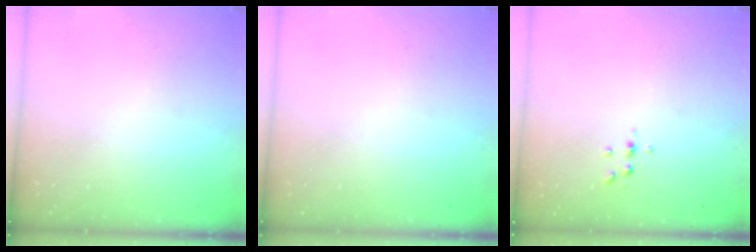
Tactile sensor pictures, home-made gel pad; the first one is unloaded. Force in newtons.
{"total": 0.0}
{"total": 4.2, "press": 4.1, "slide": 0.5}